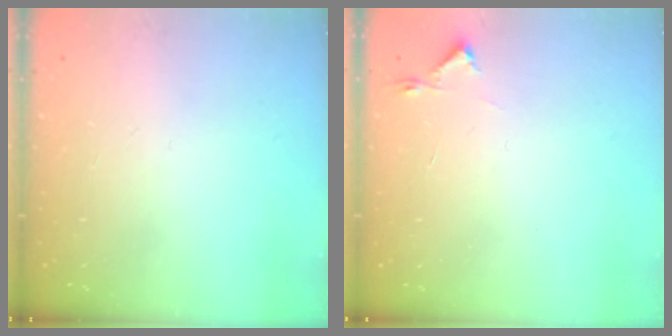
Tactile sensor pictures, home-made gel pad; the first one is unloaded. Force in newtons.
{"total": 2.7, "press": 2.6, "slide": 0.4}